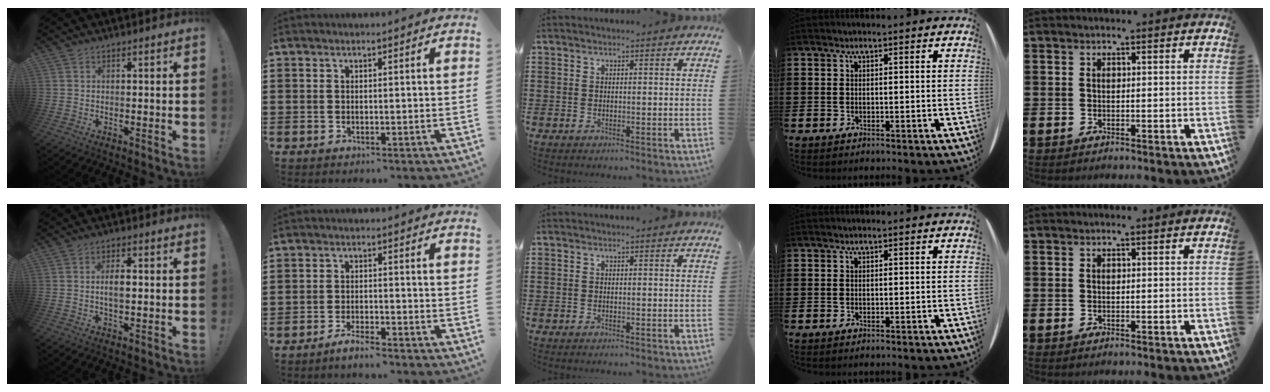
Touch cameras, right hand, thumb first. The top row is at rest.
{"thumb": {"total": 4.4, "force": [-0.1, 1.9, 3.9], "torque": [-0.064, 0.002, -0.008]}, "index": {"total": 2.5, "force": [-2.3, 0.1, 0.8], "torque": [-0.017, 0.005, -0.044]}}